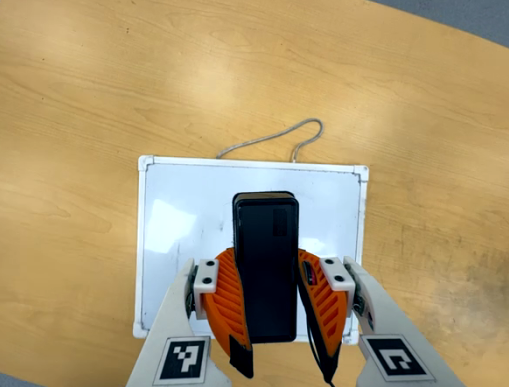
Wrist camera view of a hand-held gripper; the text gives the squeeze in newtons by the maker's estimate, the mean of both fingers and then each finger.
{"total": 8.8, "left": 7.8, "right": 9.8}